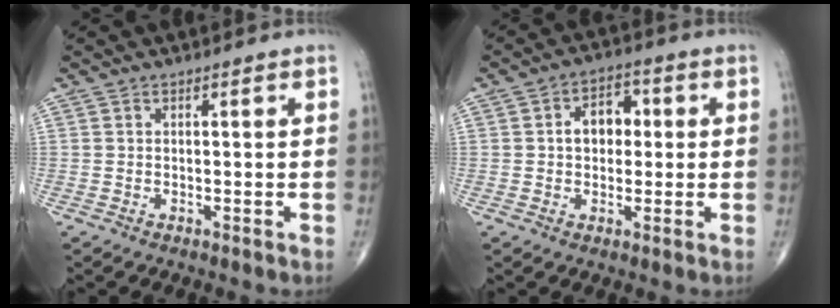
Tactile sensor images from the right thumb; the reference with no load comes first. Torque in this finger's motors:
{"motor_torque": [0.48, 1.59, 0.76, 0.18, 0.03]}